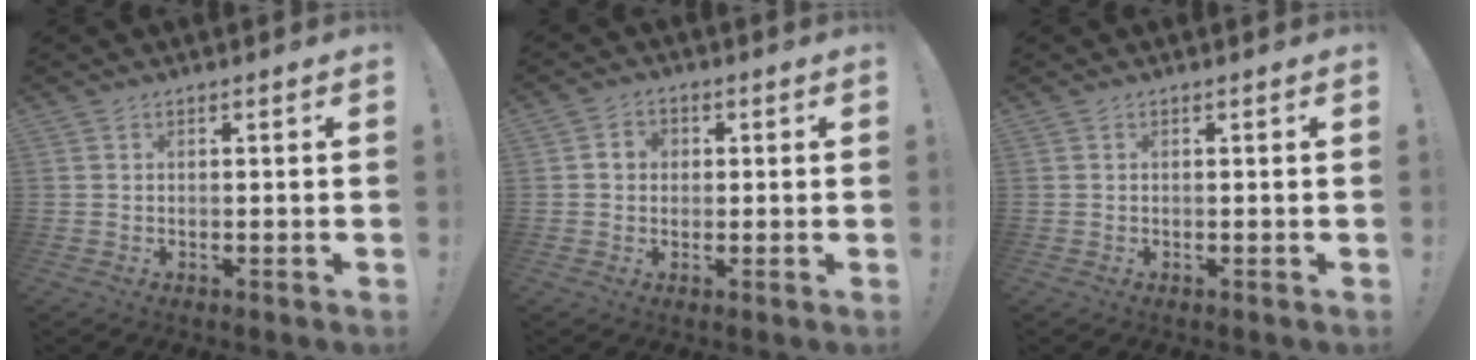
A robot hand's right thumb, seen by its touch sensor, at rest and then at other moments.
{"total": 3.7, "force": [0.2, 3.4, 1.6], "torque": [-0.020, 0.008, 0.003]}
{"total": 0.0}